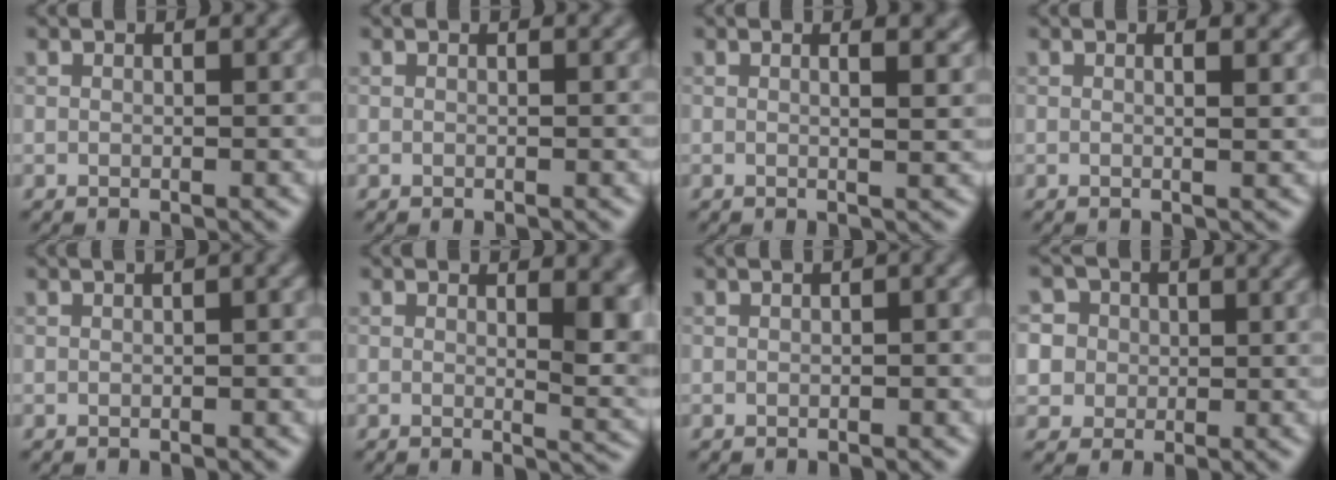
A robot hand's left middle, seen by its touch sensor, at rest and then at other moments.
{"total": 0.0}
{"total": 3.4, "force": [1.2, 1.4, 2.8], "torque": [-0.022, 0.013, -0.002]}
{"total": 2.0, "force": [0.6, 0.7, 1.8], "torque": [-0.019, 0.005, -0.002]}
{"total": 2.8, "force": [0.8, 1.0, 2.5], "torque": [-0.021, 0.012, 0.000]}
{"total": 4.7, "force": [1.3, 1.6, 4.2], "torque": [-0.045, -0.005, 0.022]}
{"total": 2.2, "force": [0.5, 0.6, 2.0], "torque": [-0.023, 0.007, 0.003]}
{"total": 7.1, "force": [2.4, 6.3, 2.3], "torque": [-0.054, 0.034, 0.021]}